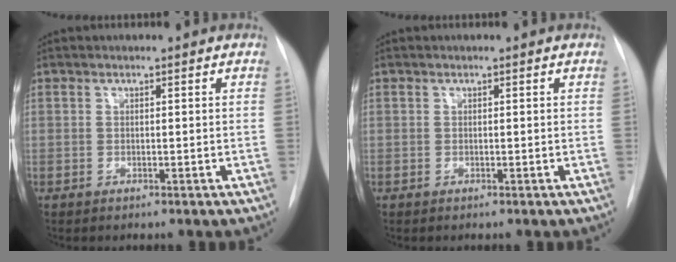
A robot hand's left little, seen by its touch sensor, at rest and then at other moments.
{"total": 0.0}